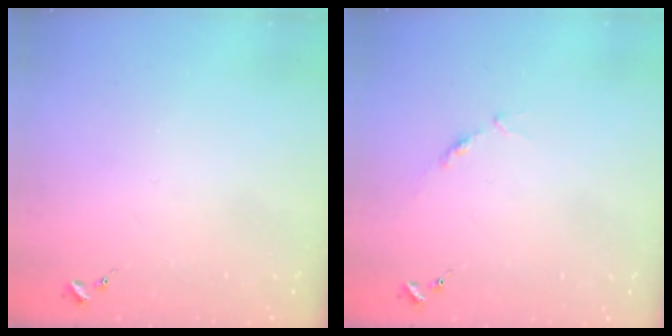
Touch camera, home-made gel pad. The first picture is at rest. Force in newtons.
{"total": 4.7, "press": 4.7, "slide": 0.5}